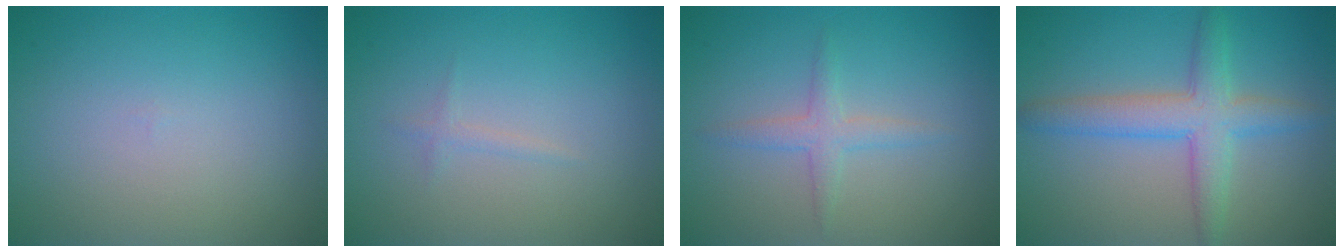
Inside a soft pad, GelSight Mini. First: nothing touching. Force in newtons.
{"total": 0.7, "press": 0.7, "slide": 0.1}
{"total": 1.8, "press": 1.8, "slide": 0.1}
{"total": 4.4, "press": 4.4, "slide": 0.2}